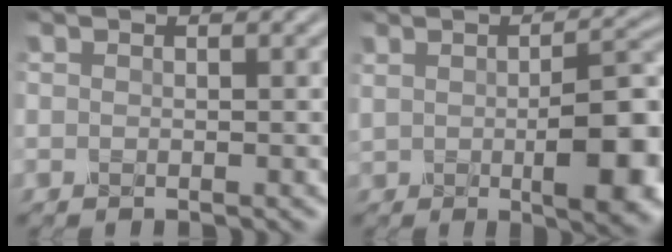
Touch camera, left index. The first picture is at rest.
{"total": 8.3, "force": [-0.6, 2.6, 7.9], "torque": [-0.110, -0.005, -0.002]}